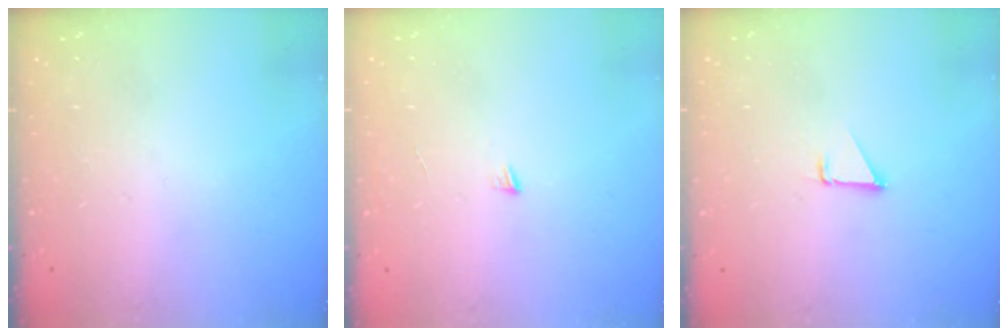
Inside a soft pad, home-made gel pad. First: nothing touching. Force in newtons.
{"total": 3.1, "press": 3.1, "slide": 0.3}
{"total": 1.3, "press": 1.3, "slide": 0.1}